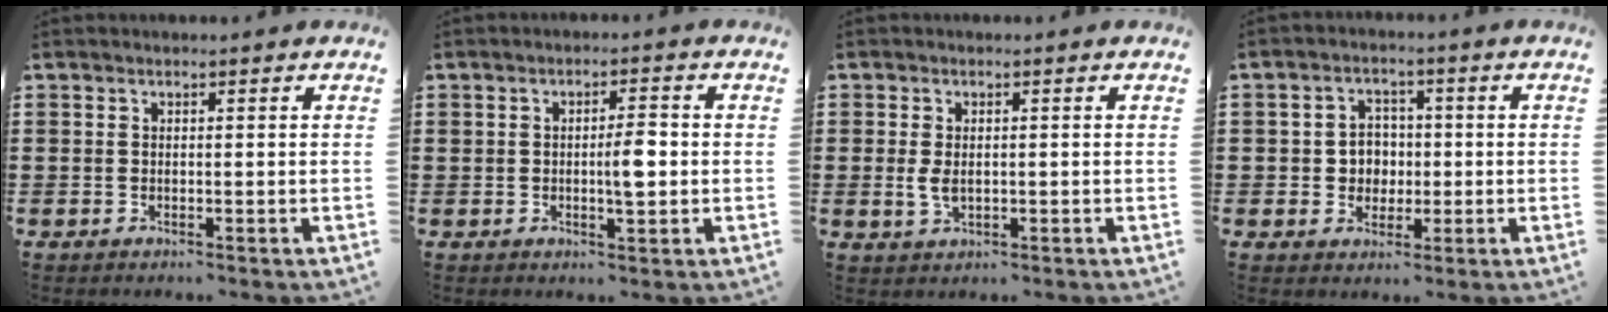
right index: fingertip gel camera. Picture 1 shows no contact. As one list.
[{"total": 4.0, "force": [-0.2, 1.1, 3.8], "torque": [-0.060, 0.001, -0.007]}, {"total": 2.6, "force": [-0.1, 1.4, 2.2], "torque": [-0.052, -0.002, -0.003]}, {"total": 4.2, "force": [-0.2, 3.9, 1.4], "torque": [-0.042, 0.011, -0.008]}]